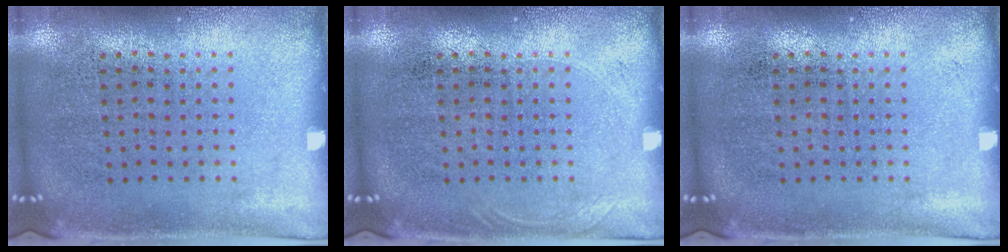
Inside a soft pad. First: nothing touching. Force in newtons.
{"total": 0.7, "press": 0.6, "slide": 0.2}
{"total": 0.0}